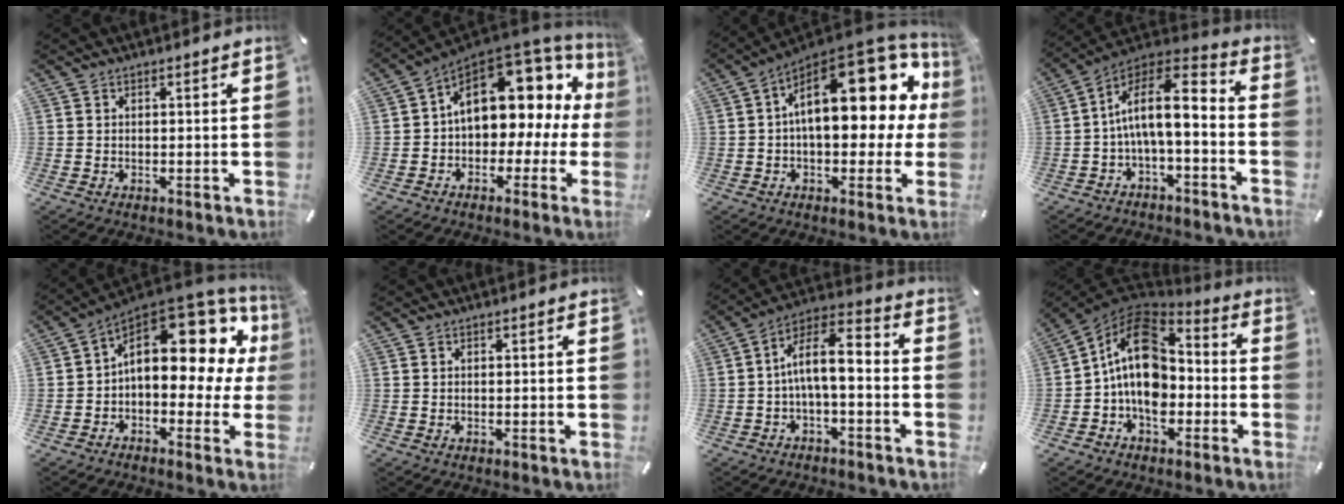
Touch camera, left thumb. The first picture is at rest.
{"total": 15.7, "force": [4.6, 10.5, 10.7], "torque": [-0.141, -0.032, 0.072]}
{"total": 23.3, "force": [6.4, 12.1, 18.8], "torque": [-0.258, -0.041, 0.115]}
{"total": 12.3, "force": [-0.9, 5.3, 11.1], "torque": [-0.193, -0.001, -0.016]}
{"total": 18.0, "force": [5.6, 10.1, 13.8], "torque": [-0.188, -0.045, 0.091]}
{"total": 0.0}
{"total": 10.0, "force": [-0.7, 4.1, 9.1], "torque": [-0.172, 0.004, -0.010]}
{"total": 14.9, "force": [-1.1, 10.9, 10.1], "torque": [-0.192, 0.007, -0.024]}